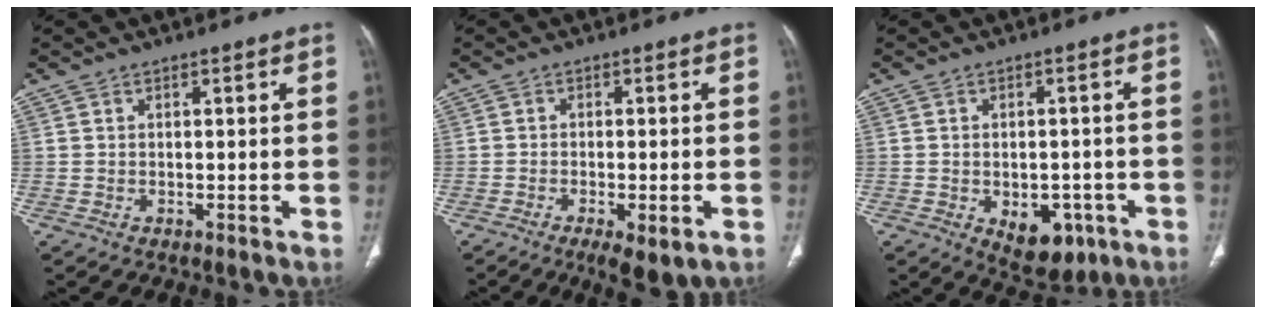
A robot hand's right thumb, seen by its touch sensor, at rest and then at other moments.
{"total": 6.7, "force": [-3.5, 2.3, 5.3], "torque": [-0.078, -0.004, -0.050]}
{"total": 8.5, "force": [-3.3, 5.4, 5.7], "torque": [-0.050, 0.011, -0.028]}